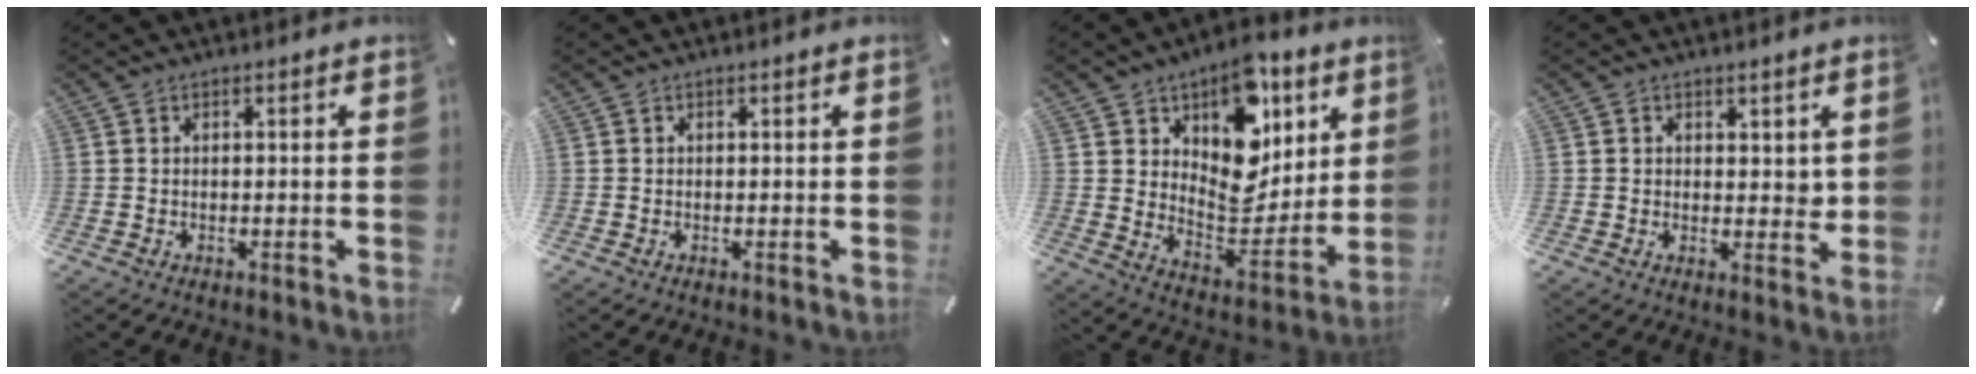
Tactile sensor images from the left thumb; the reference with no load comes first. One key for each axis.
{"total": 0.0}
{"total": 14.5, "fx": 7.9, "fy": 9.9, "fz": 7.1, "tx": -0.089, "ty": -0.070, "tz": 0.140}
{"total": 3.0, "fx": 1.6, "fy": 2.4, "fz": 0.8, "tx": 0.004, "ty": -0.005, "tz": 0.026}